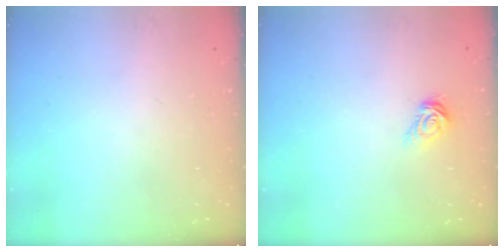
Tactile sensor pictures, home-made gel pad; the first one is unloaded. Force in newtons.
{"total": 6.7, "press": 6.7, "slide": 0.5}